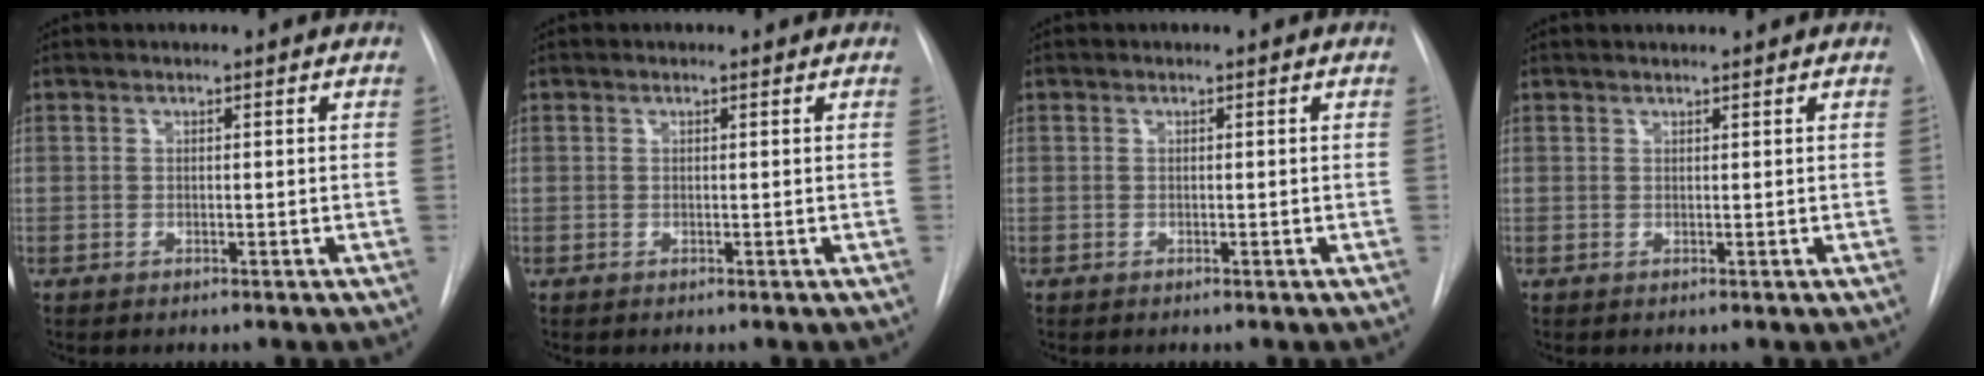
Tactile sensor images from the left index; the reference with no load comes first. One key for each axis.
{"total": 0.0}
{"total": 0.0}
{"total": 1.8, "fx": 1.7, "fy": 0.0, "fz": 0.5, "tx": -0.005, "ty": 0.016, "tz": 0.029}